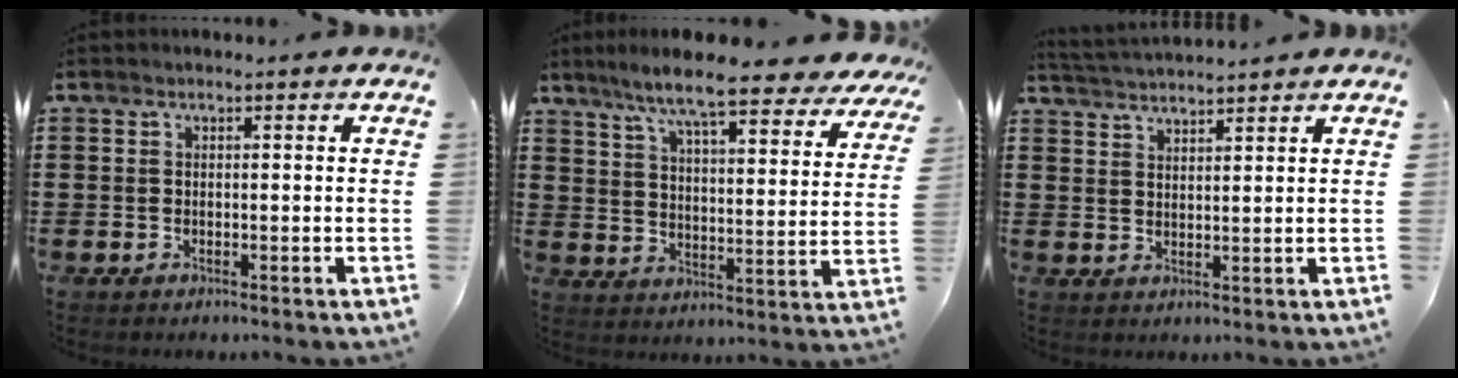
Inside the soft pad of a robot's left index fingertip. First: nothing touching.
{"total": 9.5, "force": [8.1, 0.1, 5.0], "torque": [-0.117, -0.047, 0.134]}
{"total": 2.3, "force": [2.3, -0.3, -0.1], "torque": [-0.007, -0.008, 0.042]}